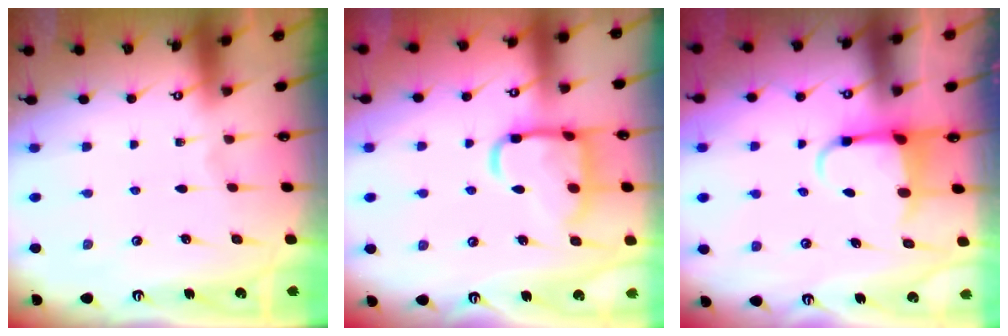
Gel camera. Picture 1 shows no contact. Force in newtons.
{"total": 14.7, "press": 14.6, "slide": 1.4}
{"total": 3.9, "press": 3.8, "slide": 1.1}